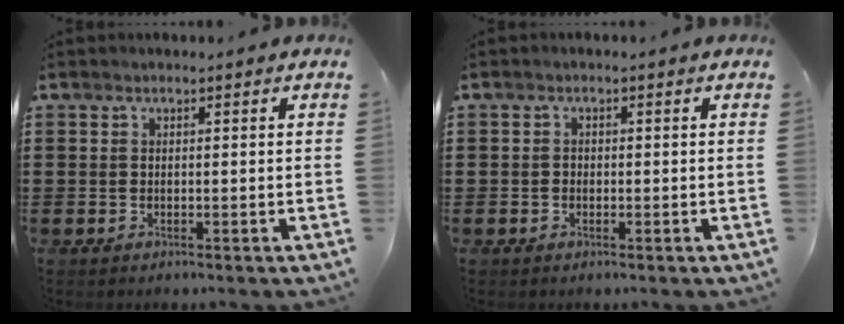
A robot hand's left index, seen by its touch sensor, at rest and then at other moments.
{"total": 0.8, "force": [-0.3, 0.6, 0.4], "torque": [-0.010, 0.001, -0.006]}